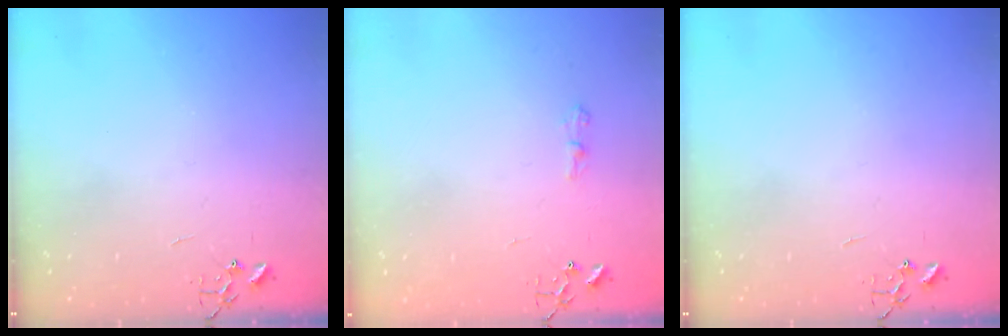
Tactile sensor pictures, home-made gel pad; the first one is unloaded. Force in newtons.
{"total": 6.1, "press": 6.1, "slide": 0.6}
{"total": 0.0}